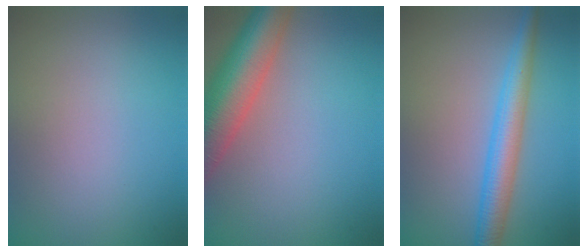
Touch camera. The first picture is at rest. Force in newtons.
{"total": 8.9, "press": 8.8, "slide": 0.7}
{"total": 4.3, "press": 4.3, "slide": 0.1}